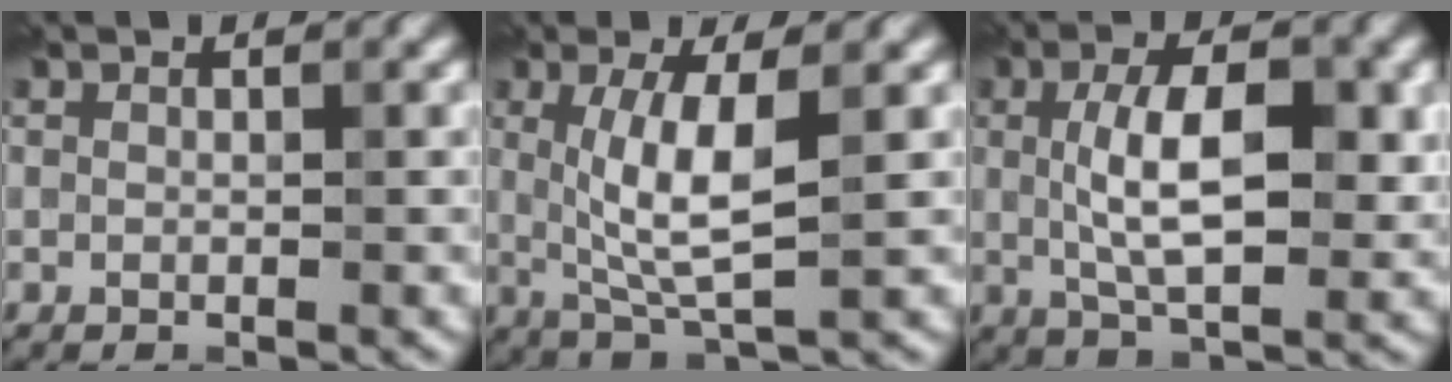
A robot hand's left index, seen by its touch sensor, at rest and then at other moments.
{"total": 5.4, "force": [0.9, 1.3, 5.1], "torque": [-0.106, -0.006, 0.019]}
{"total": 6.9, "force": [0.7, 2.7, 6.3], "torque": [-0.115, 0.001, 0.008]}